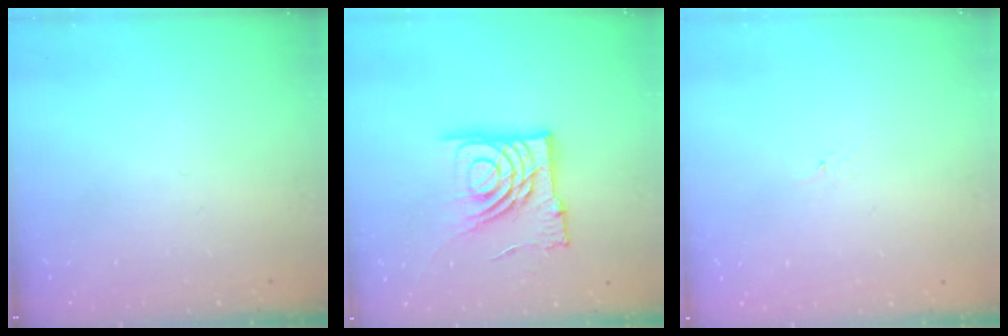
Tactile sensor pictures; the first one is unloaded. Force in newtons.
{"total": 14.9, "press": 14.8, "slide": 1.8}
{"total": 1.2, "press": 1.1, "slide": 0.2}